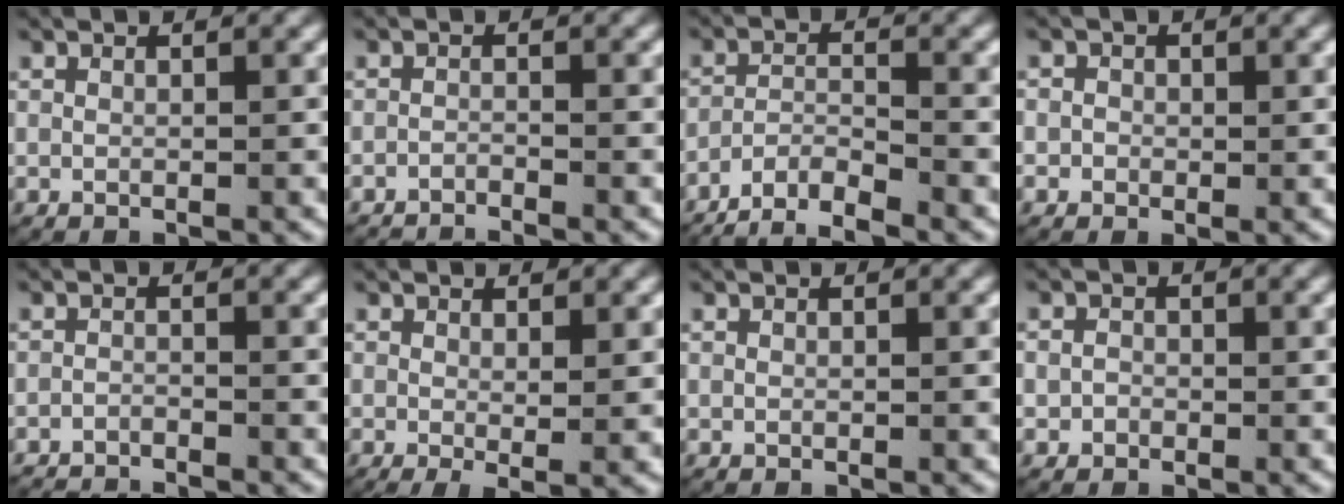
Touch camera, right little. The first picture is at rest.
{"total": 2.2, "force": [-2.2, 0.3, 0.1], "torque": [-0.007, -0.012, -0.035]}
{"total": 7.7, "force": [-7.0, 2.6, 1.8], "torque": [-0.032, -0.023, -0.115]}
{"total": 1.5, "force": [-0.2, 1.4, 0.2], "torque": [-0.002, 0.000, -0.007]}
{"total": 2.7, "force": [-2.7, 0.5, 0.1], "torque": [-0.007, -0.014, -0.044]}
{"total": 1.8, "force": [-0.3, 0.5, 1.7], "torque": [-0.022, -0.013, -0.001]}
{"total": 0.0}
{"total": 1.4, "force": [-0.5, 1.3, 0.1], "torque": [-0.003, -0.005, -0.009]}